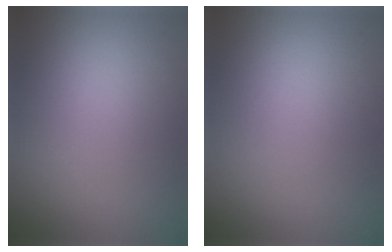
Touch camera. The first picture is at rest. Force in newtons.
{"total": 0.0}